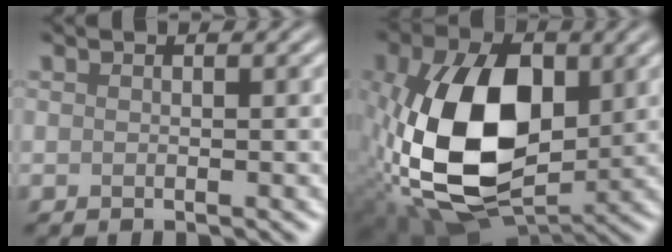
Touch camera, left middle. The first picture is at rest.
{"total": 14.7, "force": [-0.3, 9.2, 11.4], "torque": [-0.234, -0.009, -0.004]}